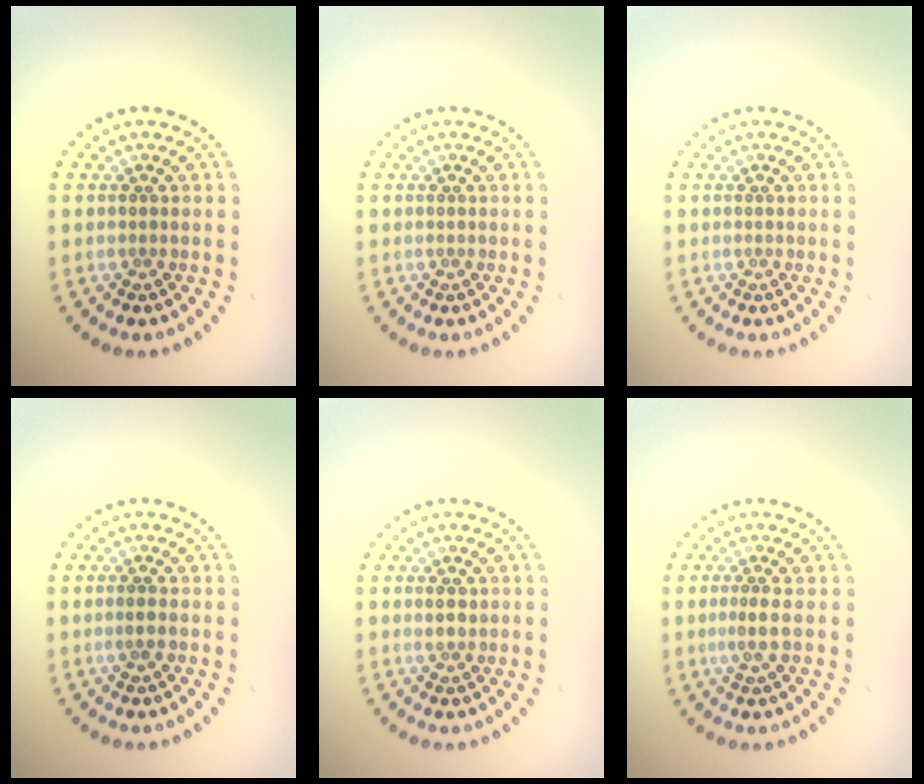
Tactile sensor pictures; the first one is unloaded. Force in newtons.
{"total": 0.0}
{"total": 0.0}
{"total": 0.8, "press": 0.8, "slide": 0.1}
{"total": 1.0, "press": 1.0, "slide": 0.3}
{"total": 1.7, "press": 1.2, "slide": 1.2}